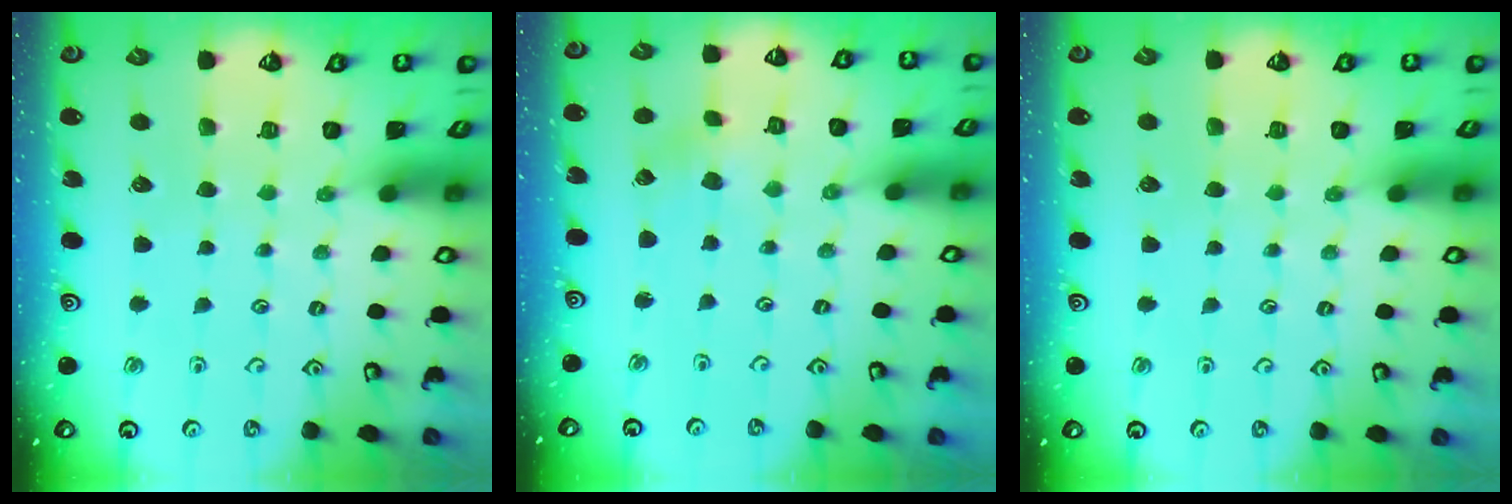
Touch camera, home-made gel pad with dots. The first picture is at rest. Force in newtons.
{"total": 1.5, "press": 1.4, "slide": 0.2}
{"total": 0.0}